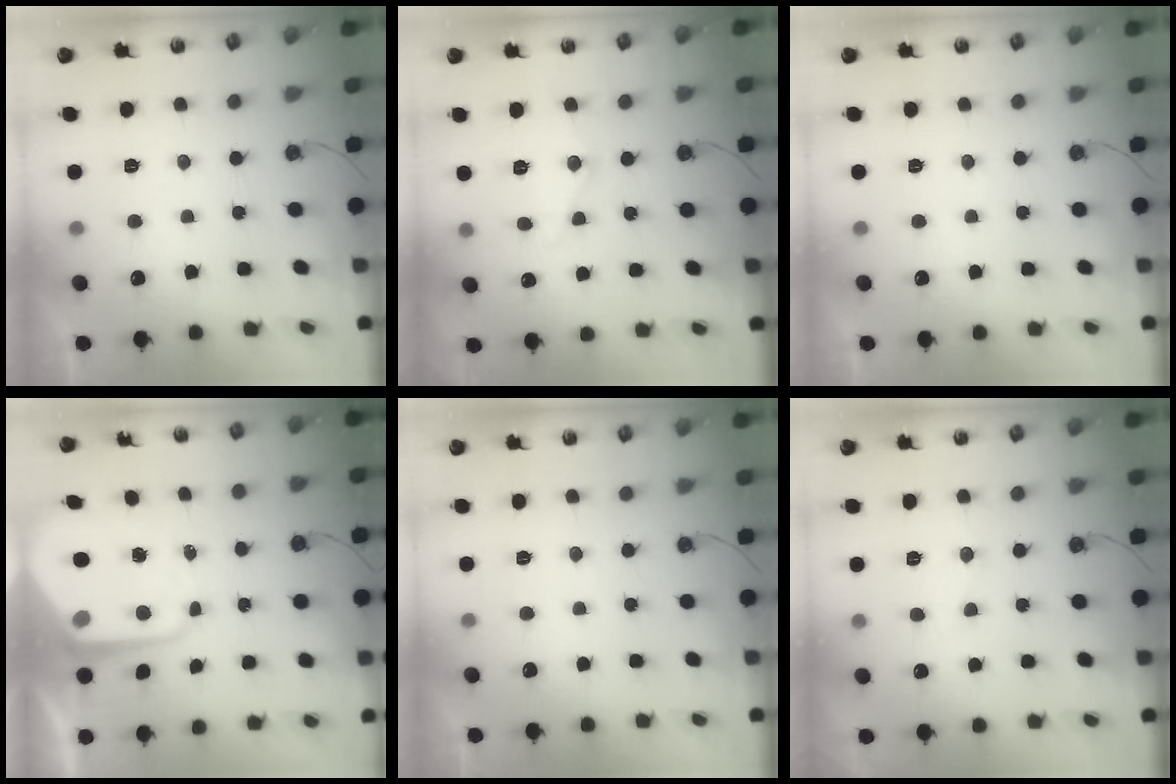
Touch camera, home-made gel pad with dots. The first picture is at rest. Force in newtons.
{"total": 11.3, "press": 11.3, "slide": 1.1}
{"total": 0.0}
{"total": 10.2, "press": 10.2, "slide": 1.0}
{"total": 0.0}
{"total": 6.5, "press": 6.5, "slide": 0.5}